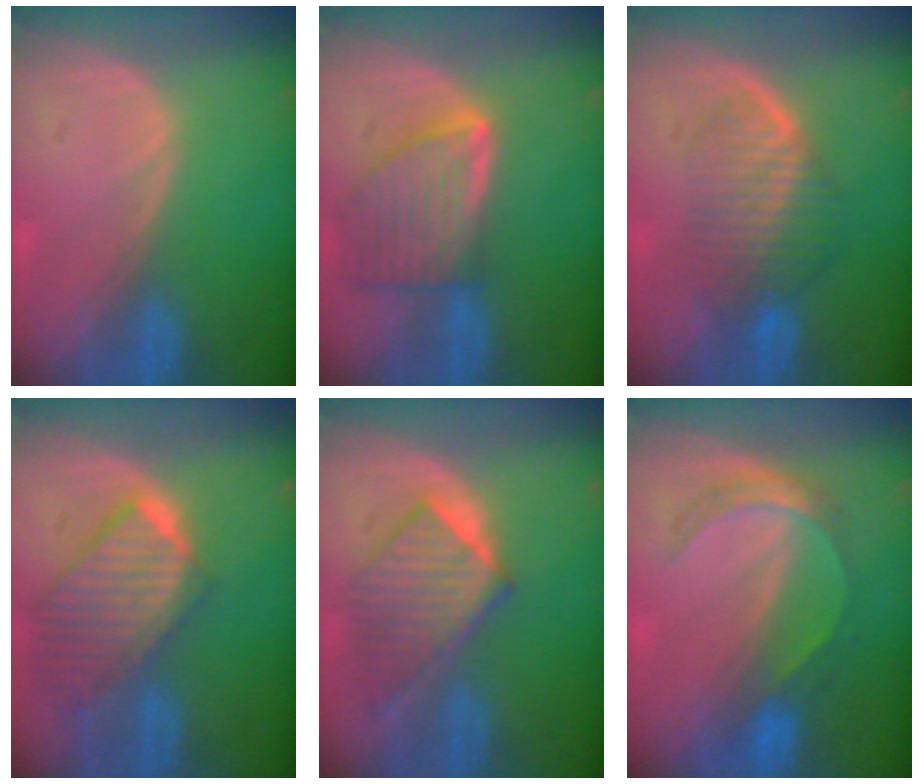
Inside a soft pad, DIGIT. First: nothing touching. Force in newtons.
{"total": 8.0, "press": 7.2, "slide": 3.6}
{"total": 6.7, "press": 6.4, "slide": 1.8}
{"total": 9.9, "press": 8.6, "slide": 4.8}
{"total": 7.2, "press": 7.2, "slide": 0.5}
{"total": 5.5, "press": 5.0, "slide": 2.2}